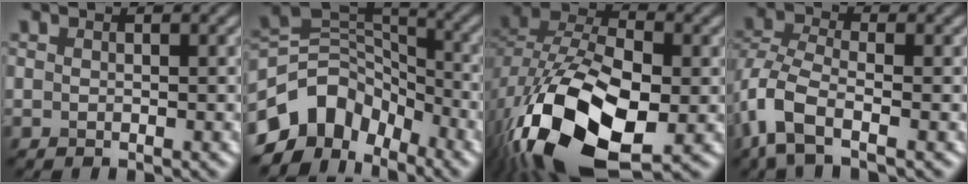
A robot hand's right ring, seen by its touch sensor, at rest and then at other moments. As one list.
[{"total": 9.0, "force": [-5.1, 6.3, 4.0], "torque": [-0.063, 0.010, -0.108]}, {"total": 16.0, "force": [-5.7, 9.1, 12.0], "torque": [-0.250, -0.032, -0.099]}, {"total": 5.6, "force": [-2.7, 2.5, 4.2], "torque": [-0.104, -0.003, -0.069]}]